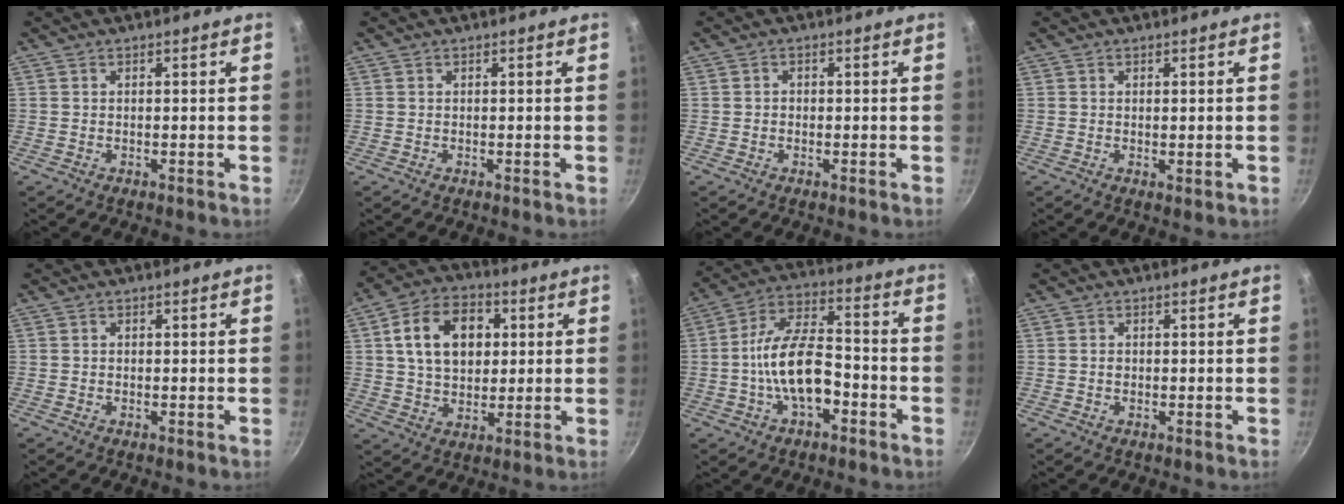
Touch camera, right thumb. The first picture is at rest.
{"total": 0.0}
{"total": 1.0, "force": [-0.2, 0.8, 0.4], "torque": [-0.005, 0.003, -0.006]}
{"total": 0.9, "force": [0.2, 0.4, 0.8], "torque": [-0.013, -0.006, 0.002]}
{"total": 0.6, "force": [-0.1, 0.5, 0.2], "torque": [-0.003, 0.002, -0.003]}
{"total": 14.3, "force": [3.1, 10.2, 9.6], "torque": [-0.131, 0.011, 0.045]}
{"total": 14.0, "force": [-4.1, 7.2, 11.3], "torque": [-0.180, 0.050, -0.080]}
{"total": 1.1, "force": [-0.2, 0.9, 0.6], "torque": [-0.008, 0.004, -0.003]}